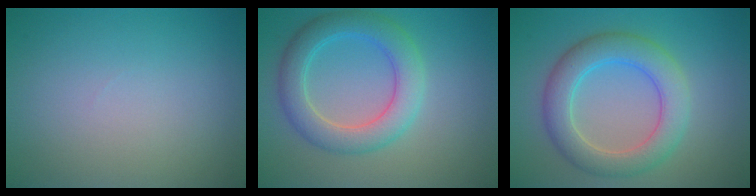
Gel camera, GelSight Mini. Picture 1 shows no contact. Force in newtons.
{"total": 5.0, "press": 5.0, "slide": 0.5}
{"total": 5.6, "press": 5.6, "slide": 0.1}